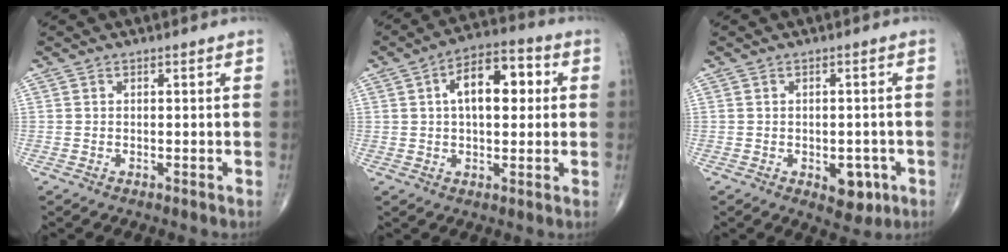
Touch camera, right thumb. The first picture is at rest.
{"total": 11.4, "force": [2.2, 6.0, 9.5], "torque": [-0.127, 0.021, 0.026]}
{"total": 5.3, "force": [-2.0, 3.0, 3.8], "torque": [-0.025, 0.004, -0.017]}